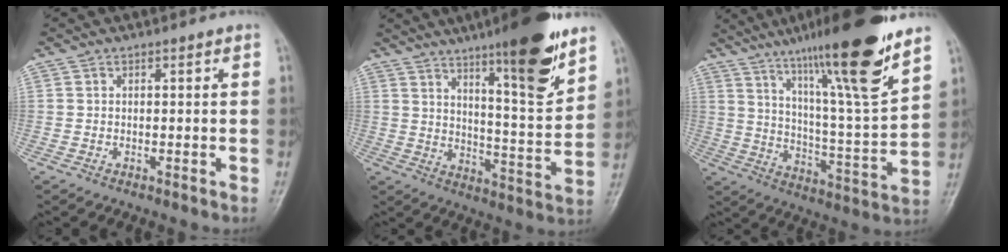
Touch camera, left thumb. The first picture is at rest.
{"total": 17.1, "force": [11.1, 2.6, 12.7], "torque": [-0.169, -0.070, 0.175]}
{"total": 22.8, "force": [15.3, 2.0, 16.8], "torque": [-0.249, -0.065, 0.252]}